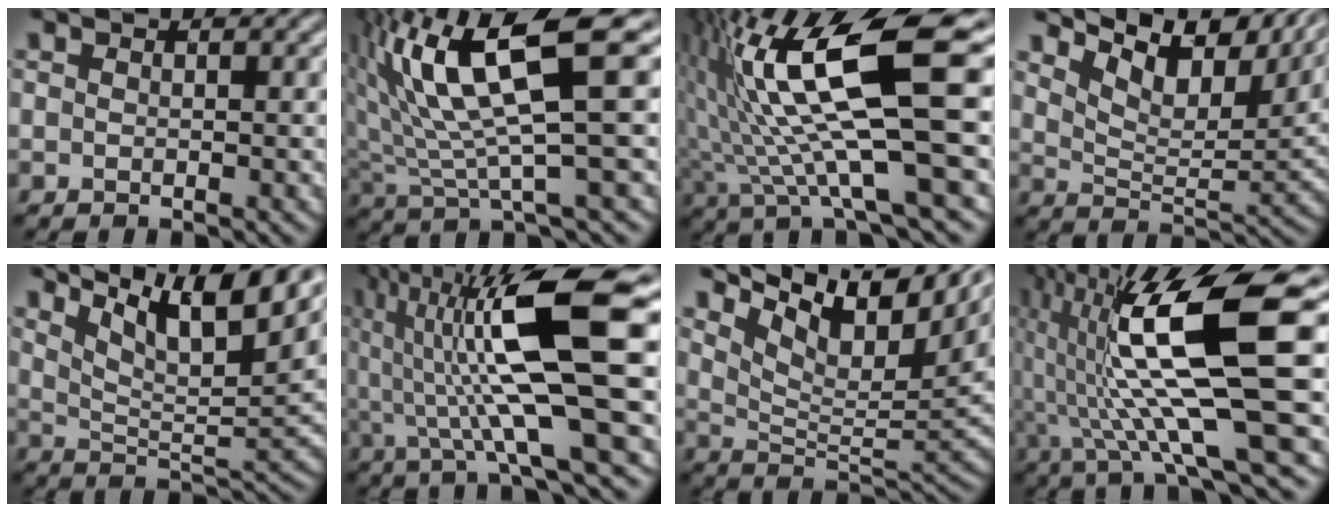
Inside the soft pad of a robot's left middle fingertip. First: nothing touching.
{"total": 11.3, "force": [3.7, 2.6, 10.3], "torque": [-0.195, 0.015, 0.076]}
{"total": 13.0, "force": [2.6, 2.8, 12.4], "torque": [-0.225, 0.009, 0.059]}
{"total": 10.2, "force": [6.9, 3.8, 6.5], "torque": [-0.120, 0.012, 0.128]}
{"total": 11.2, "force": [7.6, 3.2, 7.6], "torque": [-0.123, 0.003, 0.111]}
{"total": 12.0, "force": [1.6, 2.3, 11.7], "torque": [-0.209, 0.005, 0.036]}
{"total": 12.4, "force": [7.5, 5.1, 8.4], "torque": [-0.137, 0.023, 0.134]}
{"total": 13.5, "force": [1.4, 2.7, 13.2], "torque": [-0.241, 0.004, 0.036]}